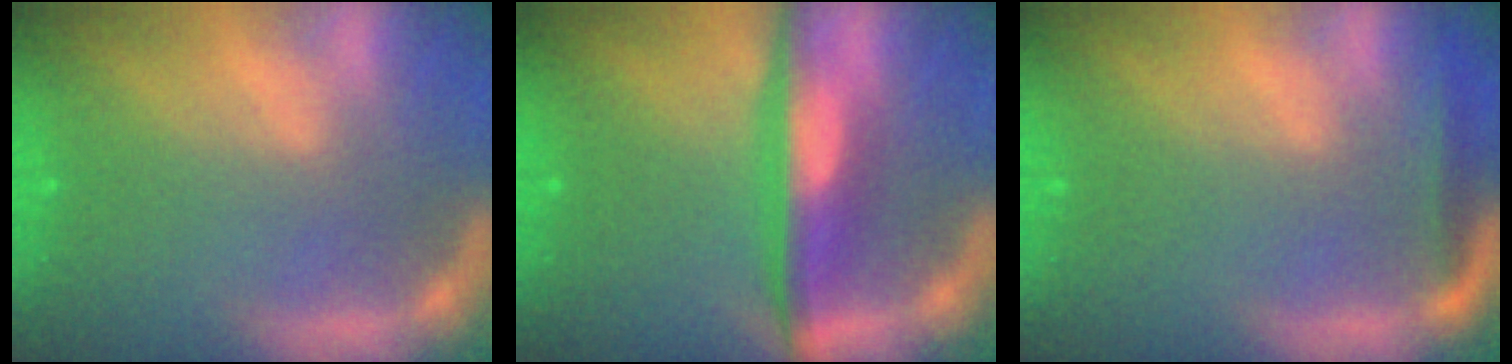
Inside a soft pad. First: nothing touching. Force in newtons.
{"total": 5.5}
{"total": 1.9}